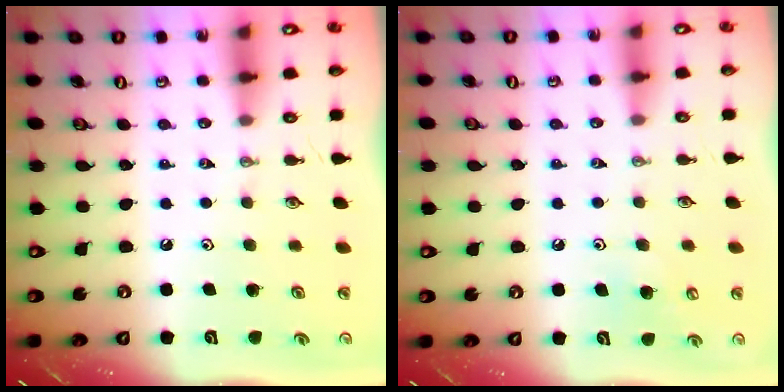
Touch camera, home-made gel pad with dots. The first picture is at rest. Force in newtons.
{"total": 5.2, "press": 5.2, "slide": 0.7}